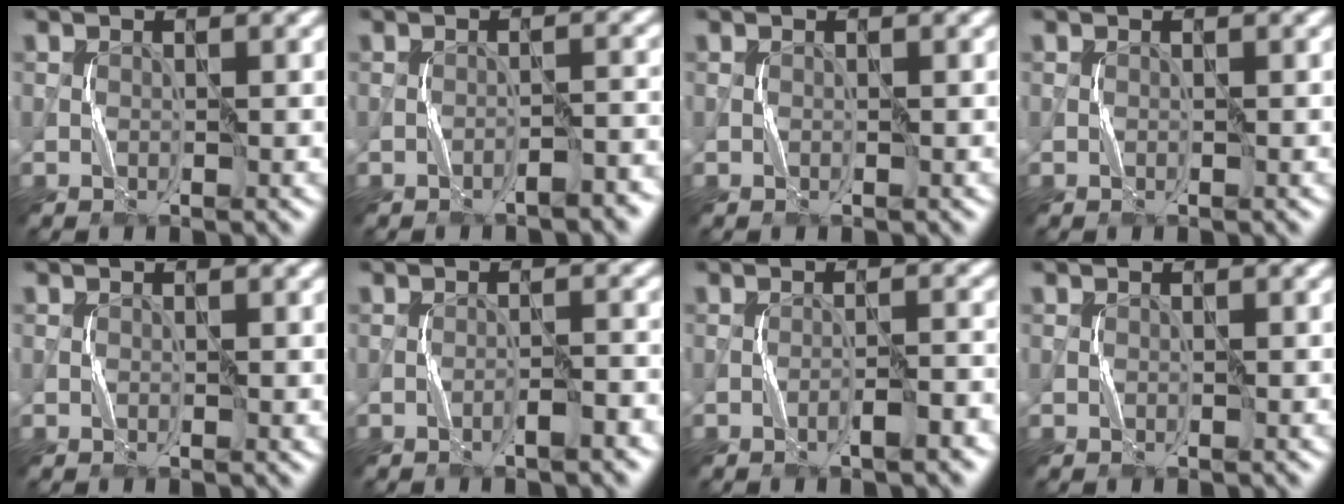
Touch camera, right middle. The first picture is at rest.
{"total": 2.0, "force": [-1.6, 0.3, 1.2], "torque": [-0.016, 0.010, -0.027]}
{"total": 0.0}
{"total": 0.0}
{"total": 0.0}
{"total": 1.7, "force": [-1.1, 0.2, 1.3], "torque": [-0.019, 0.010, -0.020]}
{"total": 2.5, "force": [-1.4, 0.4, 2.0], "torque": [-0.031, 0.011, -0.026]}
{"total": 0.0}